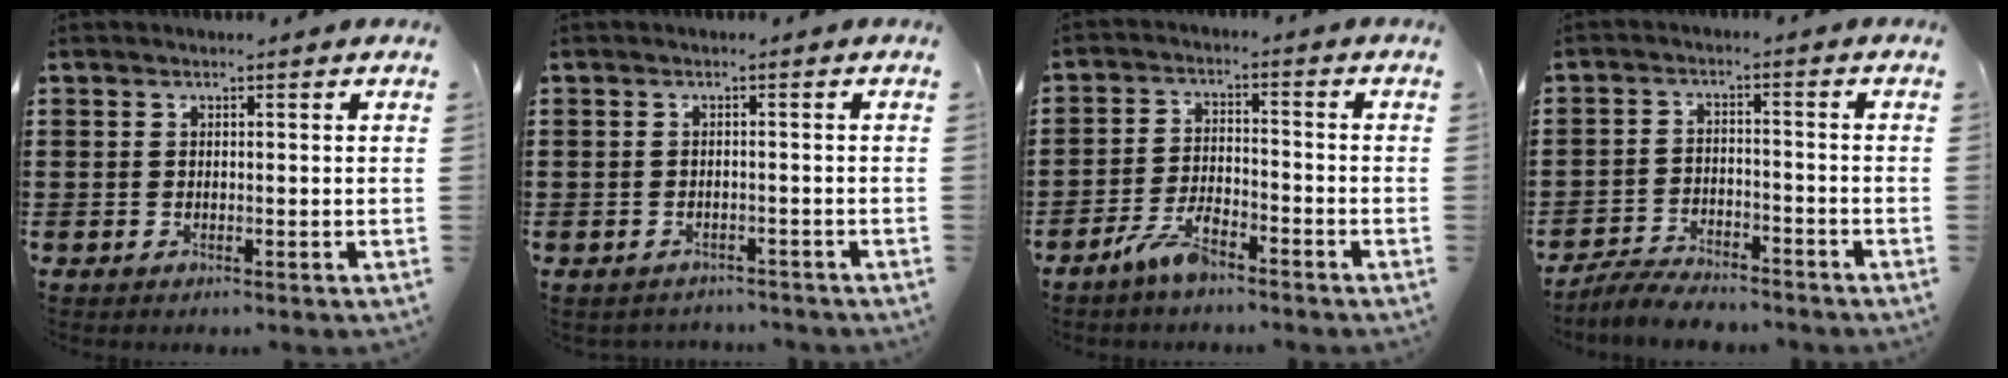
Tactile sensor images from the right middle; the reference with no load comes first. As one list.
[{"total": 1.1, "force": [-1.1, 0.2, 0.0], "torque": [-0.007, -0.002, -0.023]}, {"total": 5.2, "force": [-4.1, 1.5, 2.9], "torque": [-0.066, 0.006, -0.080]}, {"total": 4.5, "force": [-4.3, 0.6, 0.9], "torque": [-0.024, 0.006, -0.091]}]